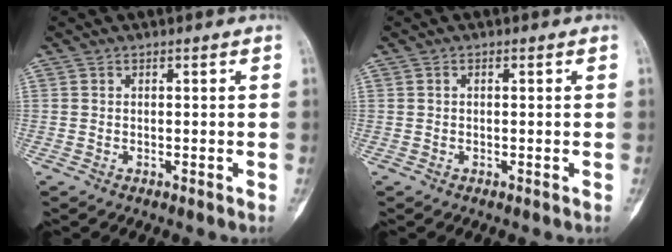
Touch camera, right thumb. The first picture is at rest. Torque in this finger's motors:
{"motor_torque": [0.20, 0.05, 0.22, -0.22, -0.08]}